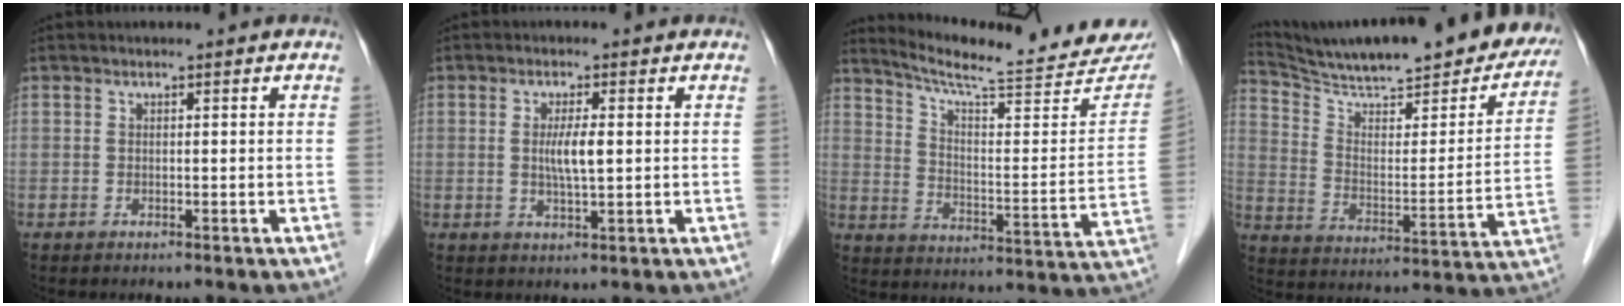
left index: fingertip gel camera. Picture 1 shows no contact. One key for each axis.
{"total": 3.6, "fx": -0.2, "fy": 0.3, "fz": 3.6, "tx": -0.068, "ty": -0.010, "tz": -0.003}
{"total": 22.4, "fx": 20.9, "fy": 2.1, "fz": 7.9, "tx": -0.119, "ty": -0.072, "tz": 0.273}
{"total": 28.1, "fx": 24.4, "fy": 4.6, "fz": 13.2, "tx": -0.204, "ty": -0.057, "tz": 0.329}